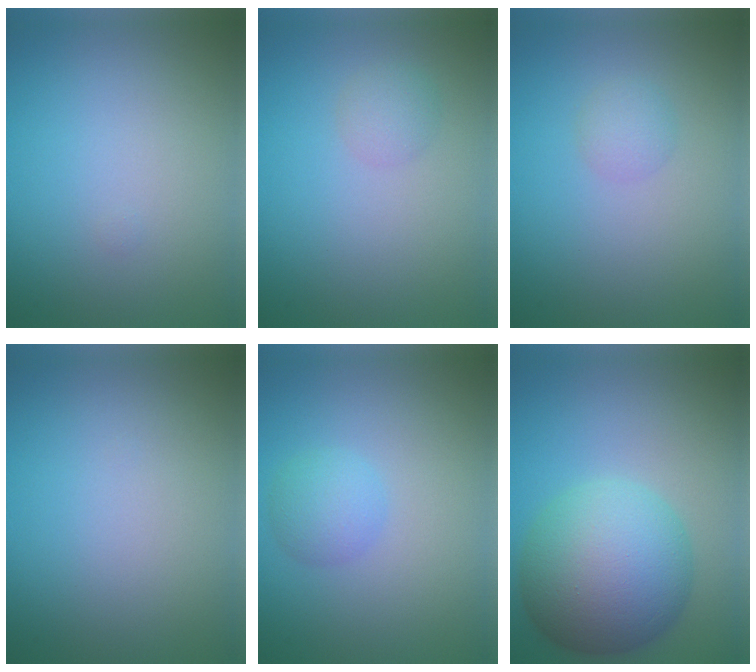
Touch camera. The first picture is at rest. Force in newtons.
{"total": 1.5, "press": 1.5, "slide": 0.0}
{"total": 1.4, "press": 1.4, "slide": 0.0}
{"total": 0.0}
{"total": 2.4, "press": 2.4, "slide": 0.1}
{"total": 10.8, "press": 10.8, "slide": 0.3}